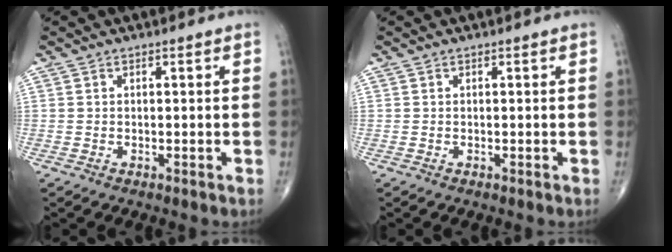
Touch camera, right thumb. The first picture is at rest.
{"total": 0.0}